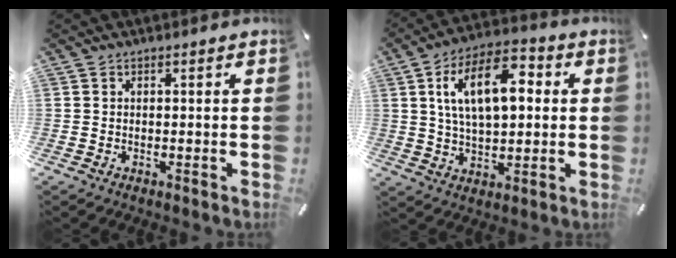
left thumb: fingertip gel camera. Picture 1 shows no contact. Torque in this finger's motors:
{"motor_torque": [0.46, 0.84, 1.94, -0.81, 0.70]}